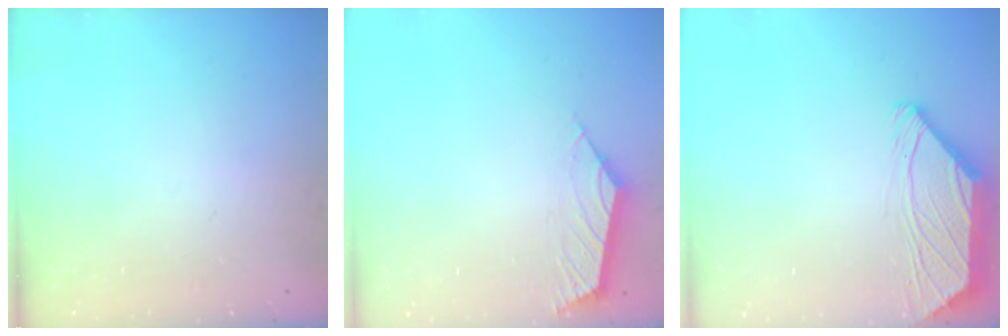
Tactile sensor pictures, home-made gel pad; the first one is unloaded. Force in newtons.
{"total": 2.8, "press": 2.7, "slide": 0.7}
{"total": 1.6, "press": 1.5, "slide": 0.6}